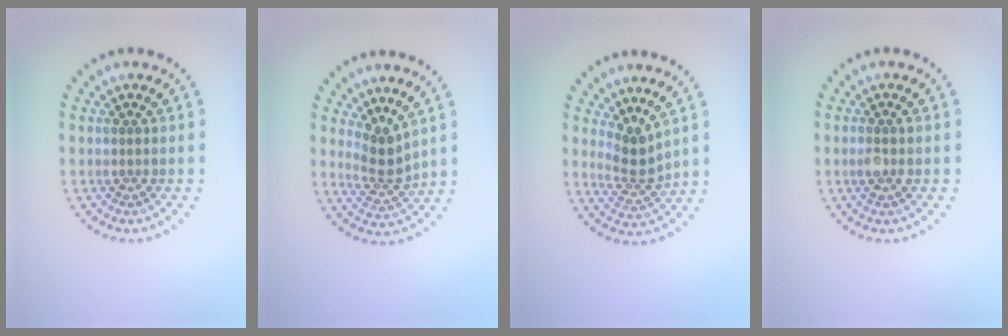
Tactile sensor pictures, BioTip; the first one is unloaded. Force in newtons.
{"total": 2.6, "press": 1.8, "slide": 1.8}
{"total": 2.6, "press": 1.8, "slide": 1.8}
{"total": 1.3, "press": 1.2, "slide": 0.5}